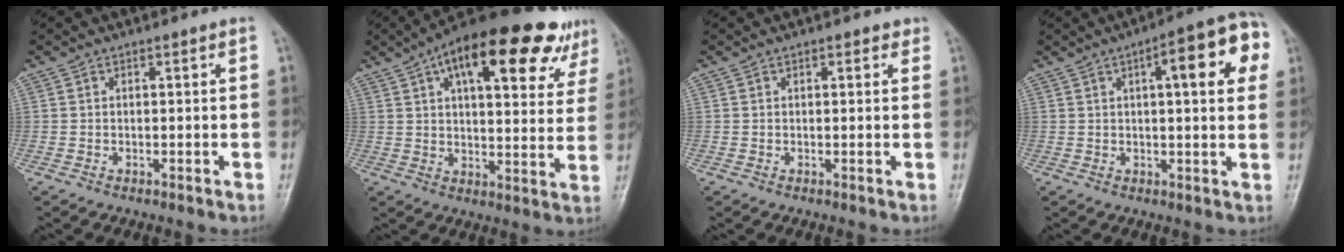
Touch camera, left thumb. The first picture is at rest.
{"total": 23.8, "force": [12.7, 9.4, 17.8], "torque": [-0.234, 0.002, 0.180]}
{"total": 1.2, "force": [0.6, 0.7, 0.7], "torque": [-0.003, -0.001, 0.004]}
{"total": 12.7, "force": [4.0, 3.8, 11.4], "torque": [-0.123, 0.016, 0.041]}